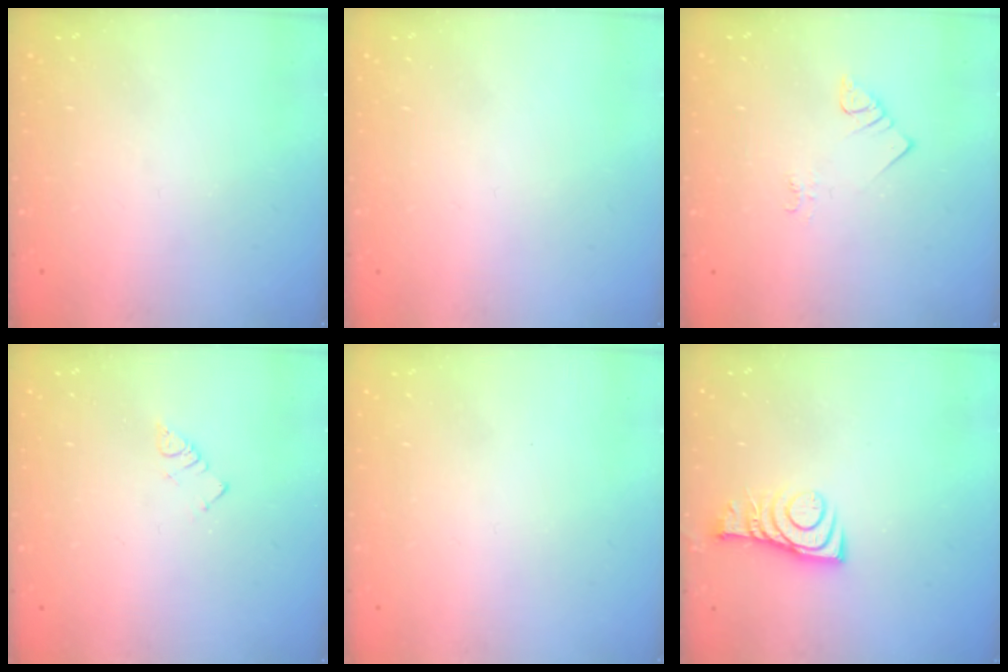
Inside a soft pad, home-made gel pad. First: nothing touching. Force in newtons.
{"total": 1.8, "press": 1.7, "slide": 0.1}
{"total": 2.1, "press": 2.1, "slide": 0.4}
{"total": 2.7, "press": 2.7, "slide": 0.4}
{"total": 1.7, "press": 1.6, "slide": 0.1}
{"total": 8.9, "press": 8.8, "slide": 0.8}